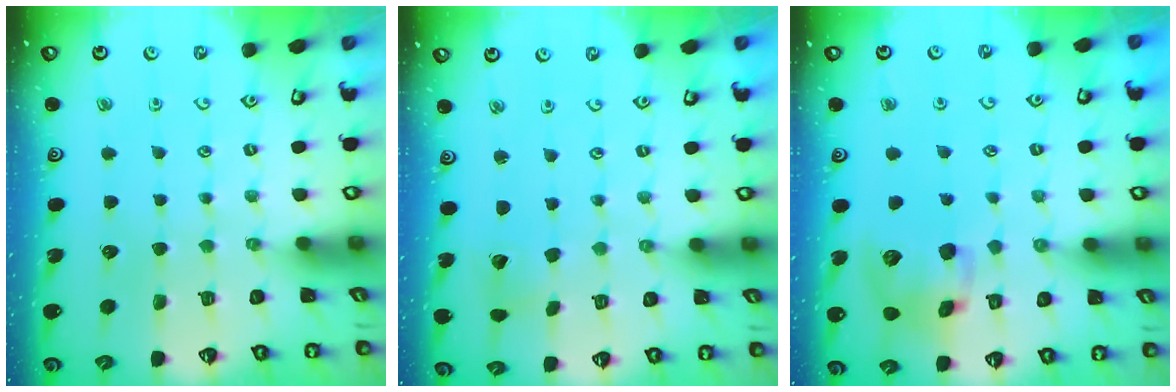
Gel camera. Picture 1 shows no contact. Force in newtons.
{"total": 2.6, "press": 2.6, "slide": 0.3}
{"total": 12.8, "press": 12.7, "slide": 2.0}